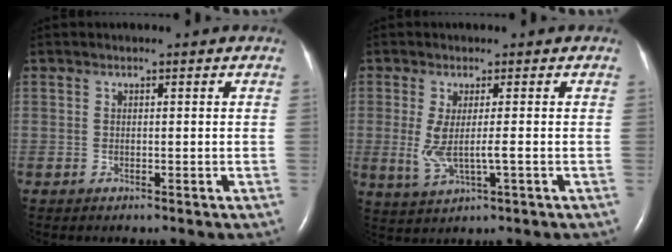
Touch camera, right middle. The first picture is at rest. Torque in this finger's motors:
{"motor_torque": [0.08, -0.03, 0.14, 0.06]}